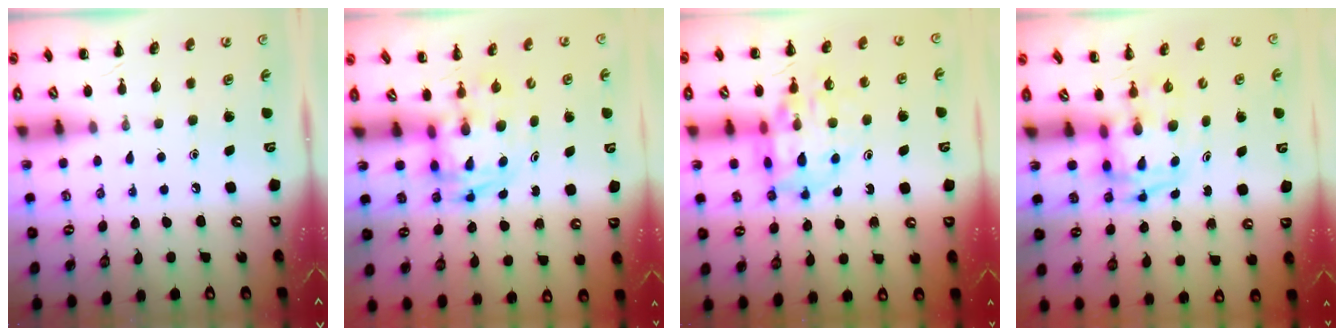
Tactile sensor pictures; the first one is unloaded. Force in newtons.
{"total": 2.6, "press": 2.6, "slide": 0.5}
{"total": 14.1, "press": 13.7, "slide": 3.1}
{"total": 3.2, "press": 3.1, "slide": 0.6}